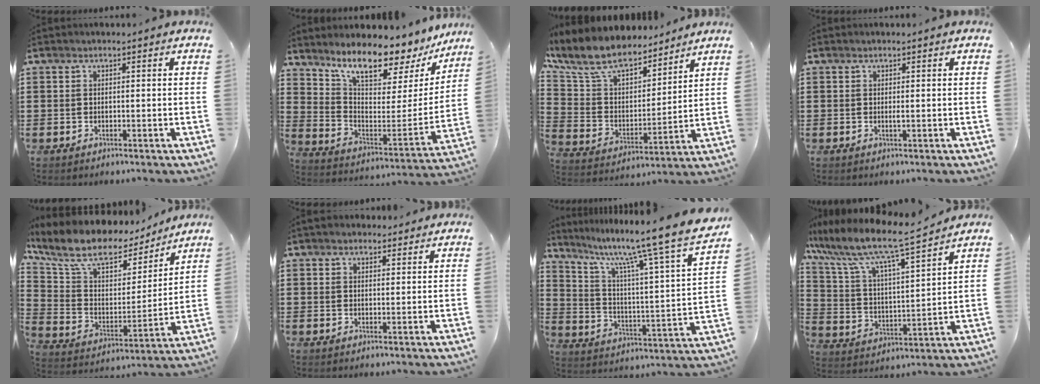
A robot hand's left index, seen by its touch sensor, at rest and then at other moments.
{"total": 9.7, "force": [8.5, 1.9, 4.3], "torque": [-0.100, -0.072, 0.141]}
{"total": 10.9, "force": [9.4, 3.4, 4.4], "torque": [-0.130, -0.052, 0.167]}
{"total": 0.8, "force": [0.1, -0.1, 0.8], "torque": [-0.014, -0.006, 0.002]}
{"total": 10.9, "force": [8.4, 4.4, 5.5], "torque": [-0.138, -0.049, 0.142]}
{"total": 2.3, "force": [2.1, 1.0, 0.4], "torque": [-0.012, 0.004, 0.040]}
{"total": 12.1, "force": [9.7, -0.2, 7.3], "torque": [-0.150, -0.081, 0.147]}
{"total": 9.0, "force": [7.8, 0.6, 4.5], "torque": [-0.122, -0.050, 0.126]}